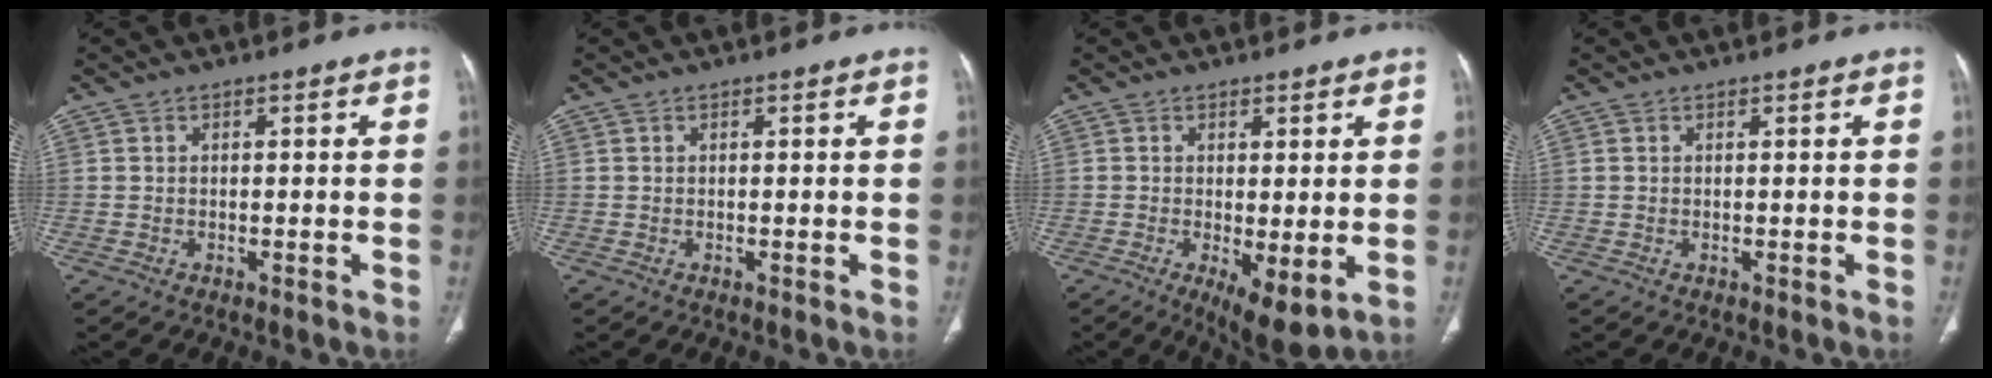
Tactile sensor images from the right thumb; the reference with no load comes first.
{"total": 0.0}
{"total": 7.2, "force": [-1.5, 2.5, 6.6], "torque": [-0.108, -0.024, -0.017]}
{"total": 0.0}